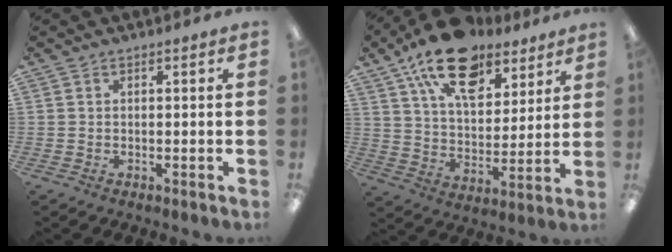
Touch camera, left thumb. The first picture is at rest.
{"total": 19.3, "force": [13.2, 9.7, 10.2], "torque": [-0.175, -0.064, 0.234]}